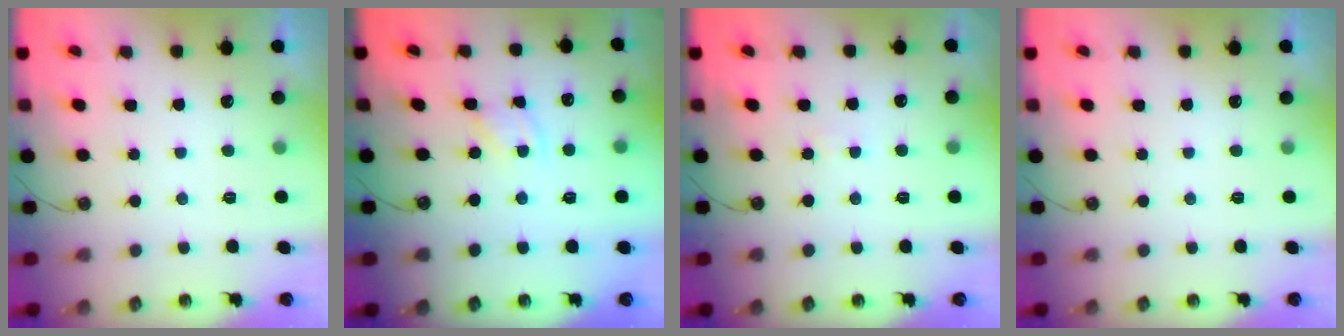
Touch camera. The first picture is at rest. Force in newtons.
{"total": 2.4, "press": 2.4, "slide": 0.2}
{"total": 1.0, "press": 1.0, "slide": 0.1}
{"total": 0.0}